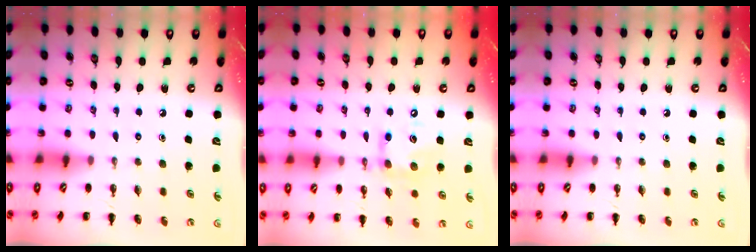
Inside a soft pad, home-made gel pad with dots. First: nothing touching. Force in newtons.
{"total": 12.2, "press": 12.1, "slide": 1.8}
{"total": 0.0}